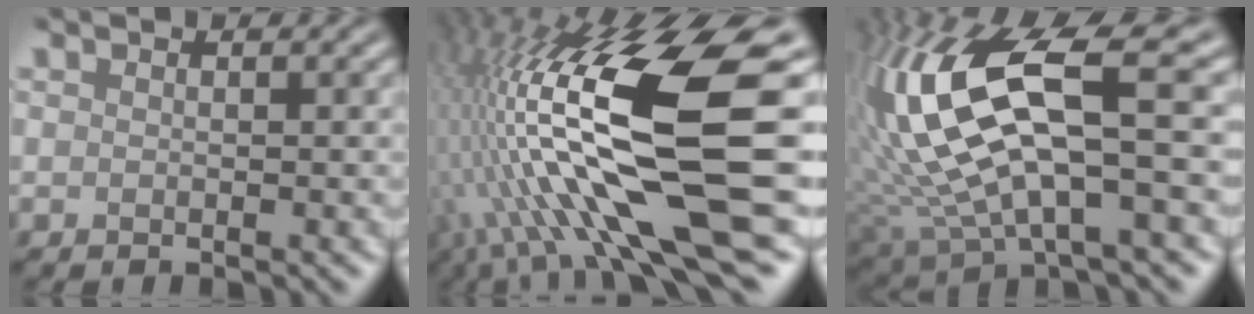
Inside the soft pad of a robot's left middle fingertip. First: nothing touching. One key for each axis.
{"total": 16.3, "fx": -1.7, "fy": 3.9, "fz": 15.7, "tx": -0.304, "ty": 0.018, "tz": -0.018}
{"total": 15.4, "fx": 2.2, "fy": 6.1, "fz": 13.9, "tx": -0.314, "ty": 0.003, "tz": 0.058}